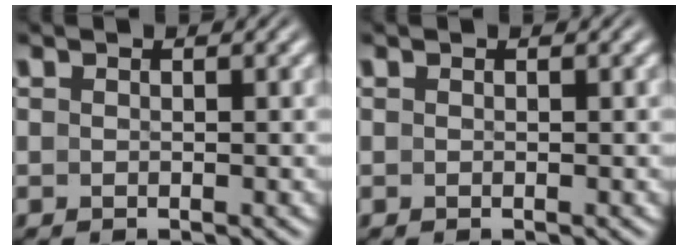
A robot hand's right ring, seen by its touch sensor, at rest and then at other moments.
{"total": 0.0}